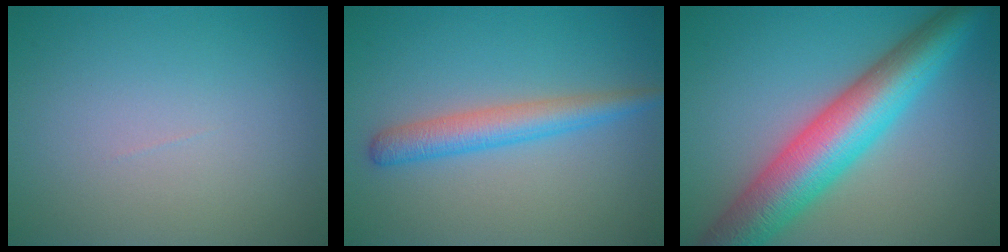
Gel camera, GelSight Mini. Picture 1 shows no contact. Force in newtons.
{"total": 3.4, "press": 3.4, "slide": 0.1}
{"total": 9.7, "press": 9.7, "slide": 0.2}